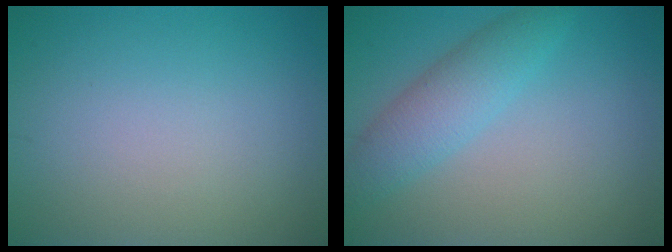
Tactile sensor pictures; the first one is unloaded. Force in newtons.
{"total": 3.8, "press": 3.8, "slide": 0.1}